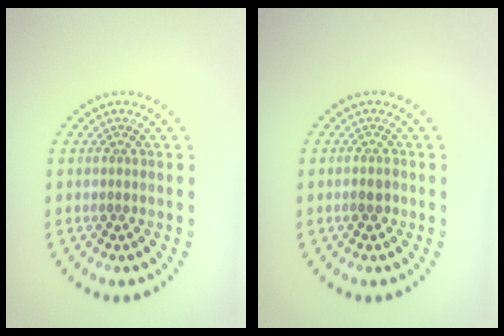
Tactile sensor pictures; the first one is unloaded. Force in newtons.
{"total": 1.1, "press": 1.0, "slide": 0.2}